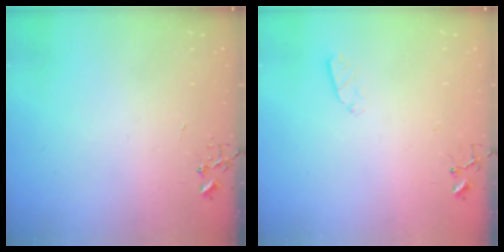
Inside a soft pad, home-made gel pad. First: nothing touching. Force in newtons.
{"total": 2.9, "press": 2.8, "slide": 0.5}